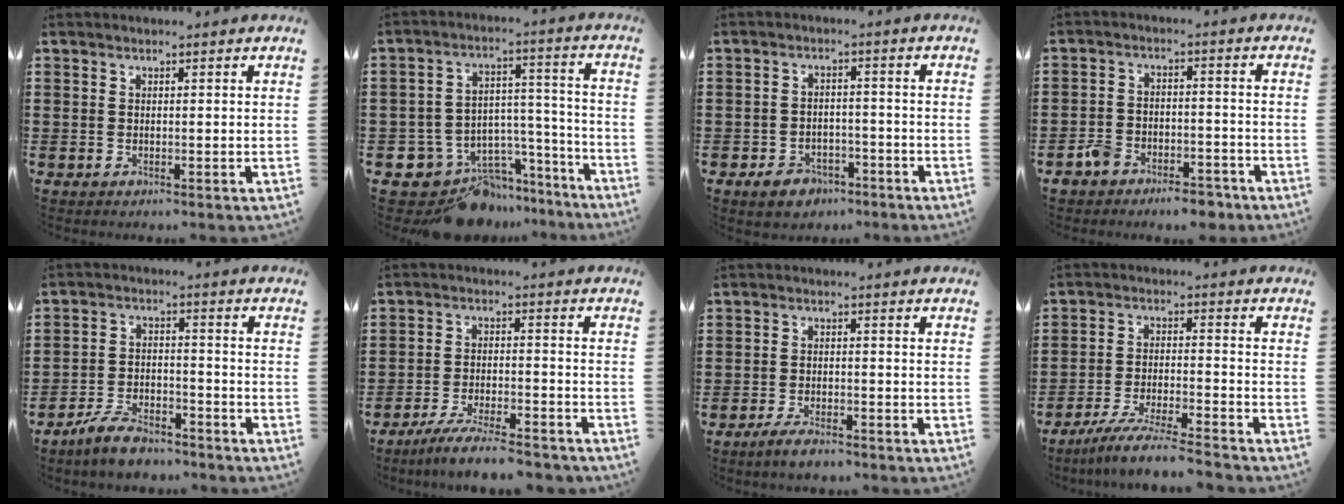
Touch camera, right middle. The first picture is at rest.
{"total": 9.5, "force": [-8.1, 5.0, 1.0], "torque": [-0.018, 0.024, -0.143]}
{"total": 3.6, "force": [-3.0, 1.8, 0.9], "torque": [-0.019, 0.009, -0.061]}
{"total": 5.5, "force": [-4.9, 1.8, 1.5], "torque": [-0.044, 0.012, -0.104]}
{"total": 5.9, "force": [-5.2, 1.6, 2.3], "torque": [-0.056, 0.005, -0.103]}
{"total": 6.3, "force": [-5.7, 0.4, 2.7], "torque": [-0.053, -0.005, -0.109]}
{"total": 3.0, "force": [-2.6, 0.7, 1.3], "torque": [-0.030, 0.004, -0.053]}
{"total": 6.5, "force": [-6.0, -0.2, 2.6], "torque": [-0.057, -0.013, -0.116]}